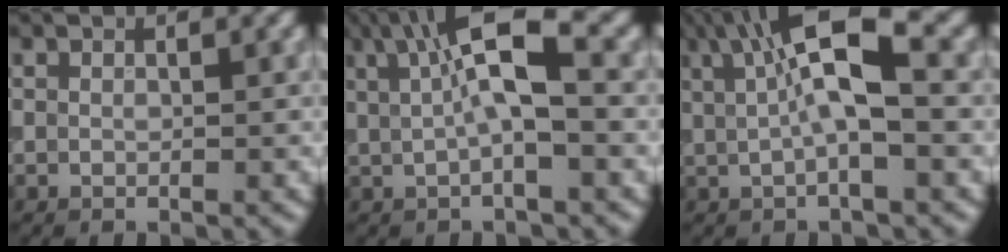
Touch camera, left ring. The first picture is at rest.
{"total": 6.3, "force": [1.4, 1.6, 6.0], "torque": [-0.099, 0.012, 0.019]}
{"total": 7.3, "force": [1.7, 1.9, 6.8], "torque": [-0.115, 0.014, 0.022]}